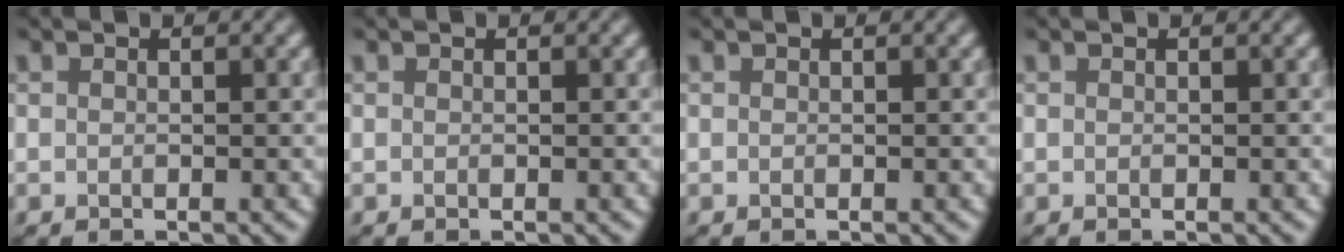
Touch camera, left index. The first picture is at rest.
{"total": 0.0}
{"total": 0.0}
{"total": 0.0}